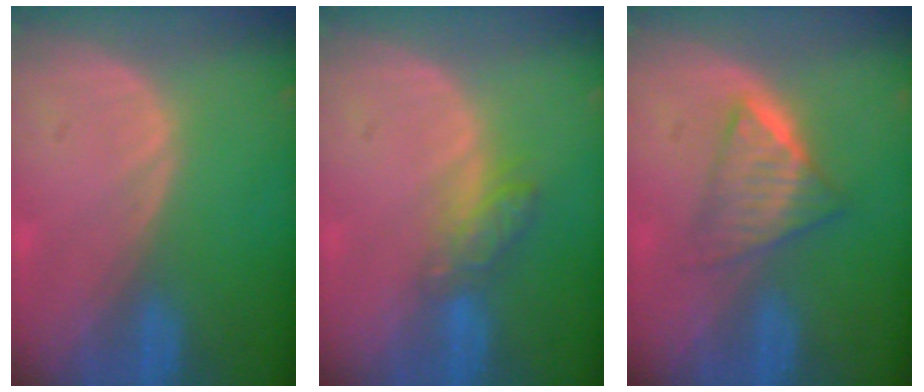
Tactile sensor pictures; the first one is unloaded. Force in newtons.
{"total": 4.4, "press": 4.0, "slide": 1.8}
{"total": 6.2, "press": 5.3, "slide": 3.3}